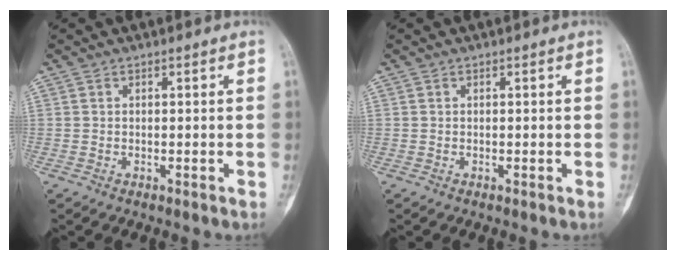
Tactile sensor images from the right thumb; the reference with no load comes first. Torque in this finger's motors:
{"motor_torque": [0.00, 0.00, 0.09, -0.09, 0.00]}